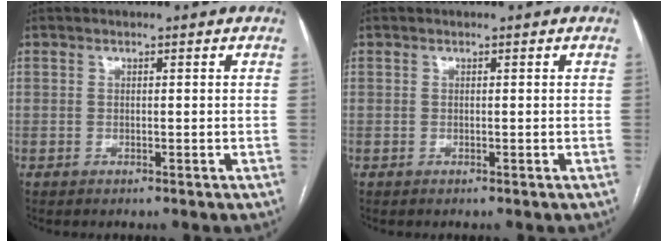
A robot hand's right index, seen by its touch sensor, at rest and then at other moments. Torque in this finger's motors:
{"motor_torque": [0.00, 0.00, 0.00, 0.00]}